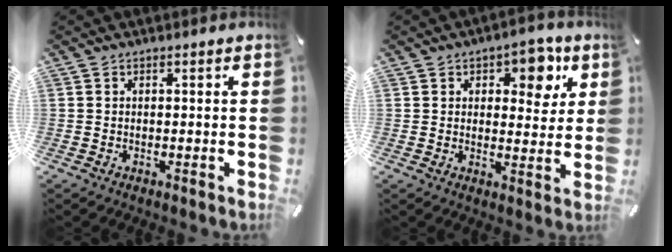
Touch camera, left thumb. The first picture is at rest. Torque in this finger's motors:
{"motor_torque": [0.53, -0.34, 0.32, 0.08, 0.03]}